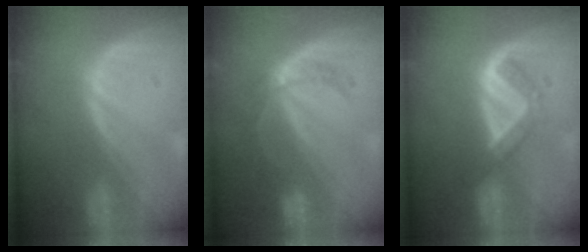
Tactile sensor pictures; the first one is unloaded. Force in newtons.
{"total": 5.0, "press": 4.5, "slide": 2.2}
{"total": 5.3, "press": 4.4, "slide": 3.0}